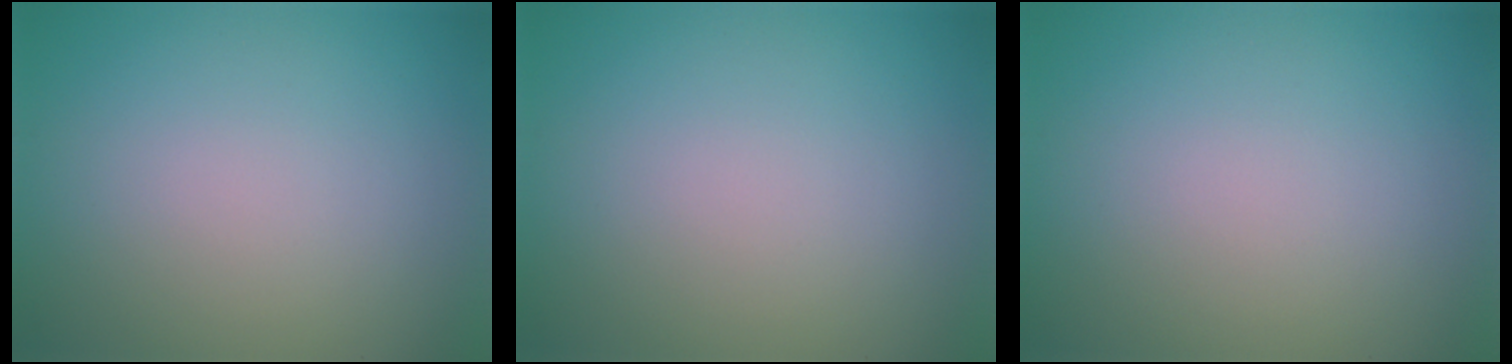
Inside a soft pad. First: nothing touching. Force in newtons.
{"total": 0.0}
{"total": 0.0}